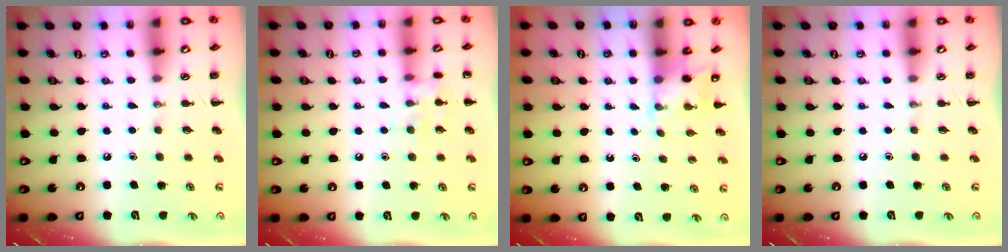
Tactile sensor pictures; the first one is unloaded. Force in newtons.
{"total": 8.3, "press": 8.3, "slide": 0.7}
{"total": 4.3, "press": 4.2, "slide": 0.8}
{"total": 0.0}